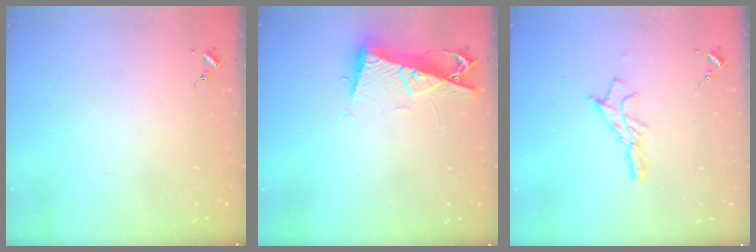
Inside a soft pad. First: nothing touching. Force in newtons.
{"total": 9.9, "press": 9.8, "slide": 1.1}
{"total": 10.2, "press": 10.1, "slide": 0.9}